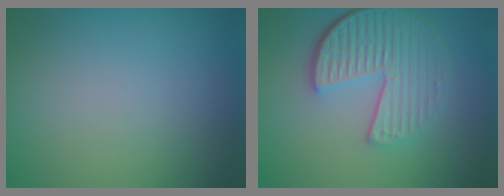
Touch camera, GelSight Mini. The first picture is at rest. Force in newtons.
{"total": 6.3, "press": 4.5, "slide": 4.5}